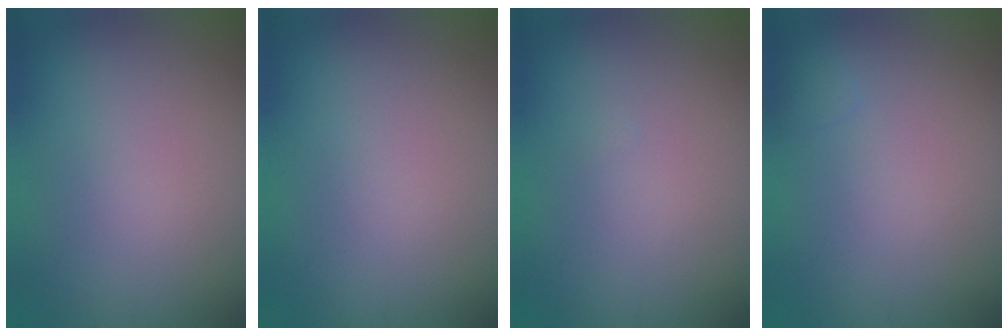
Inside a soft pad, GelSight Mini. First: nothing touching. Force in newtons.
{"total": 0.0}
{"total": 0.0}
{"total": 0.6, "press": 0.6, "slide": 0.0}